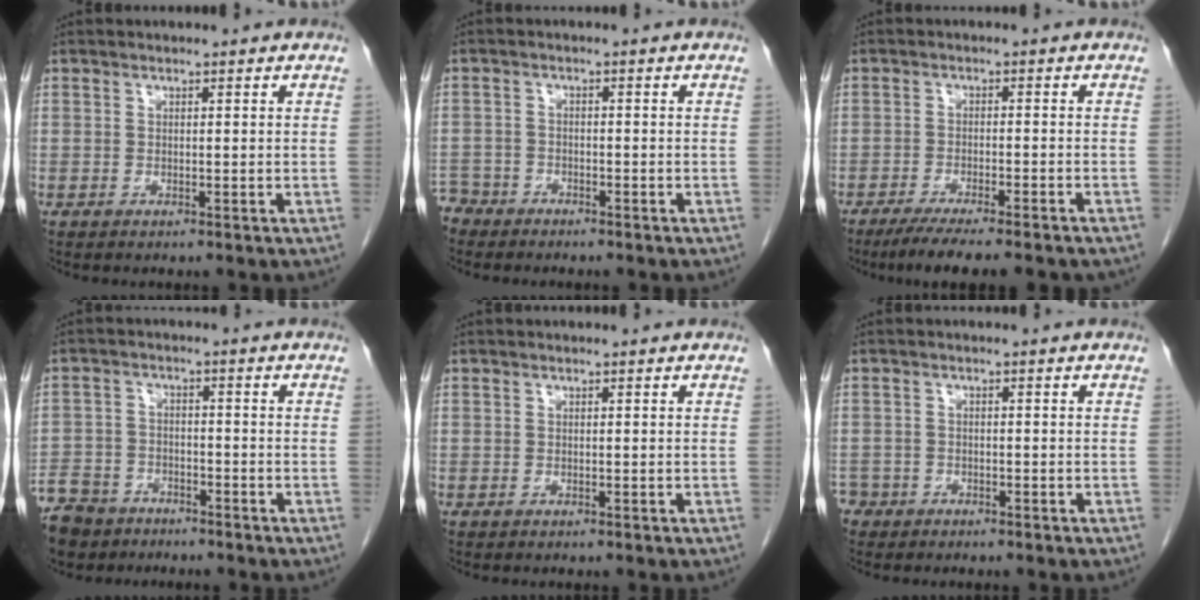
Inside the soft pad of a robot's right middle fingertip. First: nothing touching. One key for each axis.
{"total": 4.4, "fx": -3.9, "fy": 2.1, "fz": -0.2, "tx": 0.001, "ty": 0.000, "tz": -0.077}
{"total": 10.6, "fx": -8.8, "fy": 0.9, "fz": 5.9, "tx": -0.074, "ty": -0.018, "tz": -0.129}
{"total": 11.8, "fx": -8.8, "fy": 7.1, "fz": 3.3, "tx": -0.100, "ty": -0.004, "tz": -0.146}
{"total": 0.0}
{"total": 3.1, "fx": -2.4, "fy": 2.0, "fz": -0.2, "tx": -0.003, "ty": 0.006, "tz": -0.046}